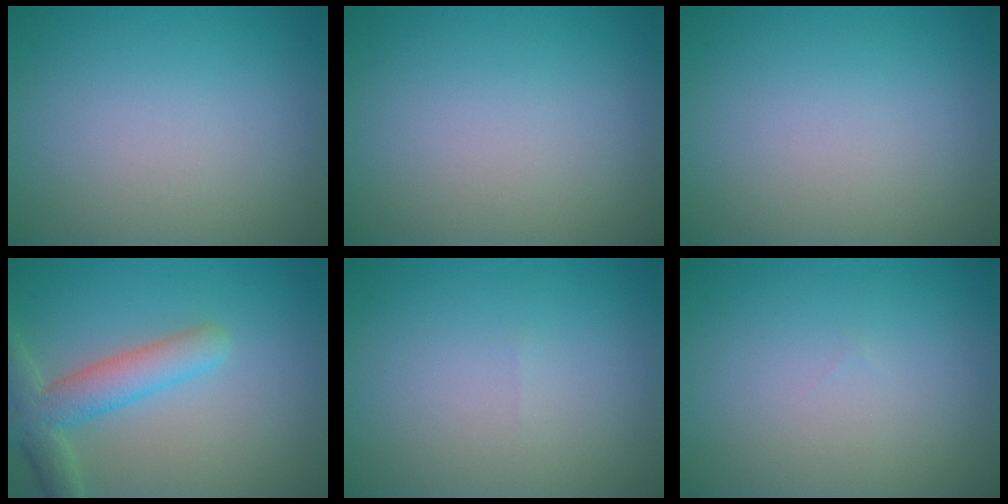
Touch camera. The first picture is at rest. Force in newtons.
{"total": 0.0}
{"total": 0.0}
{"total": 4.8, "press": 4.8, "slide": 0.4}
{"total": 0.0}
{"total": 0.0}